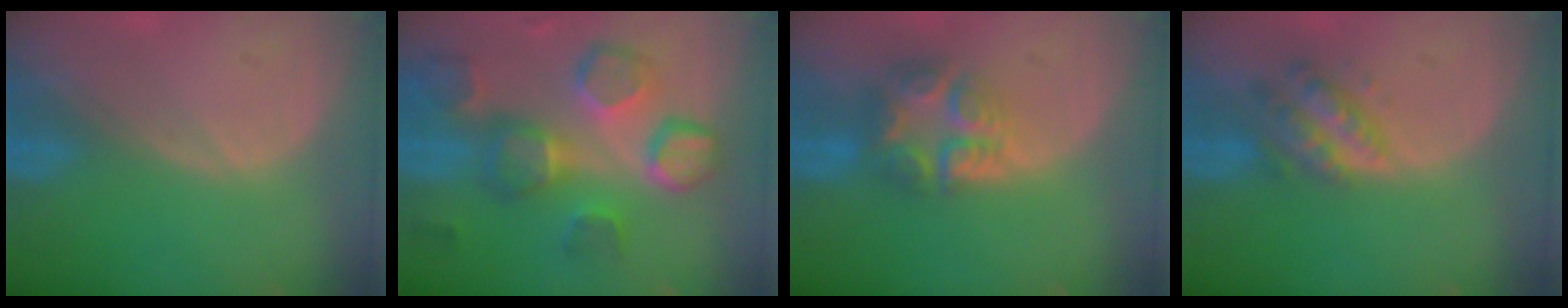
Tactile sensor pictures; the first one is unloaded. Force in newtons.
{"total": 10.6, "press": 10.3, "slide": 2.2}
{"total": 7.6, "press": 6.7, "slide": 3.7}
{"total": 5.3, "press": 5.3, "slide": 0.2}